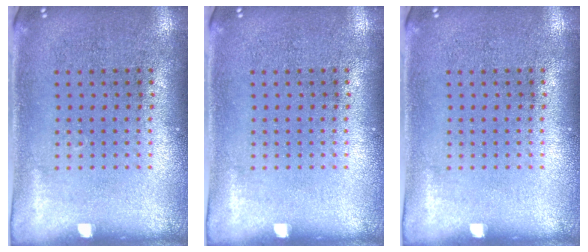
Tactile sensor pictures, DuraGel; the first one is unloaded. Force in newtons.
{"total": 0.0}
{"total": 0.0}